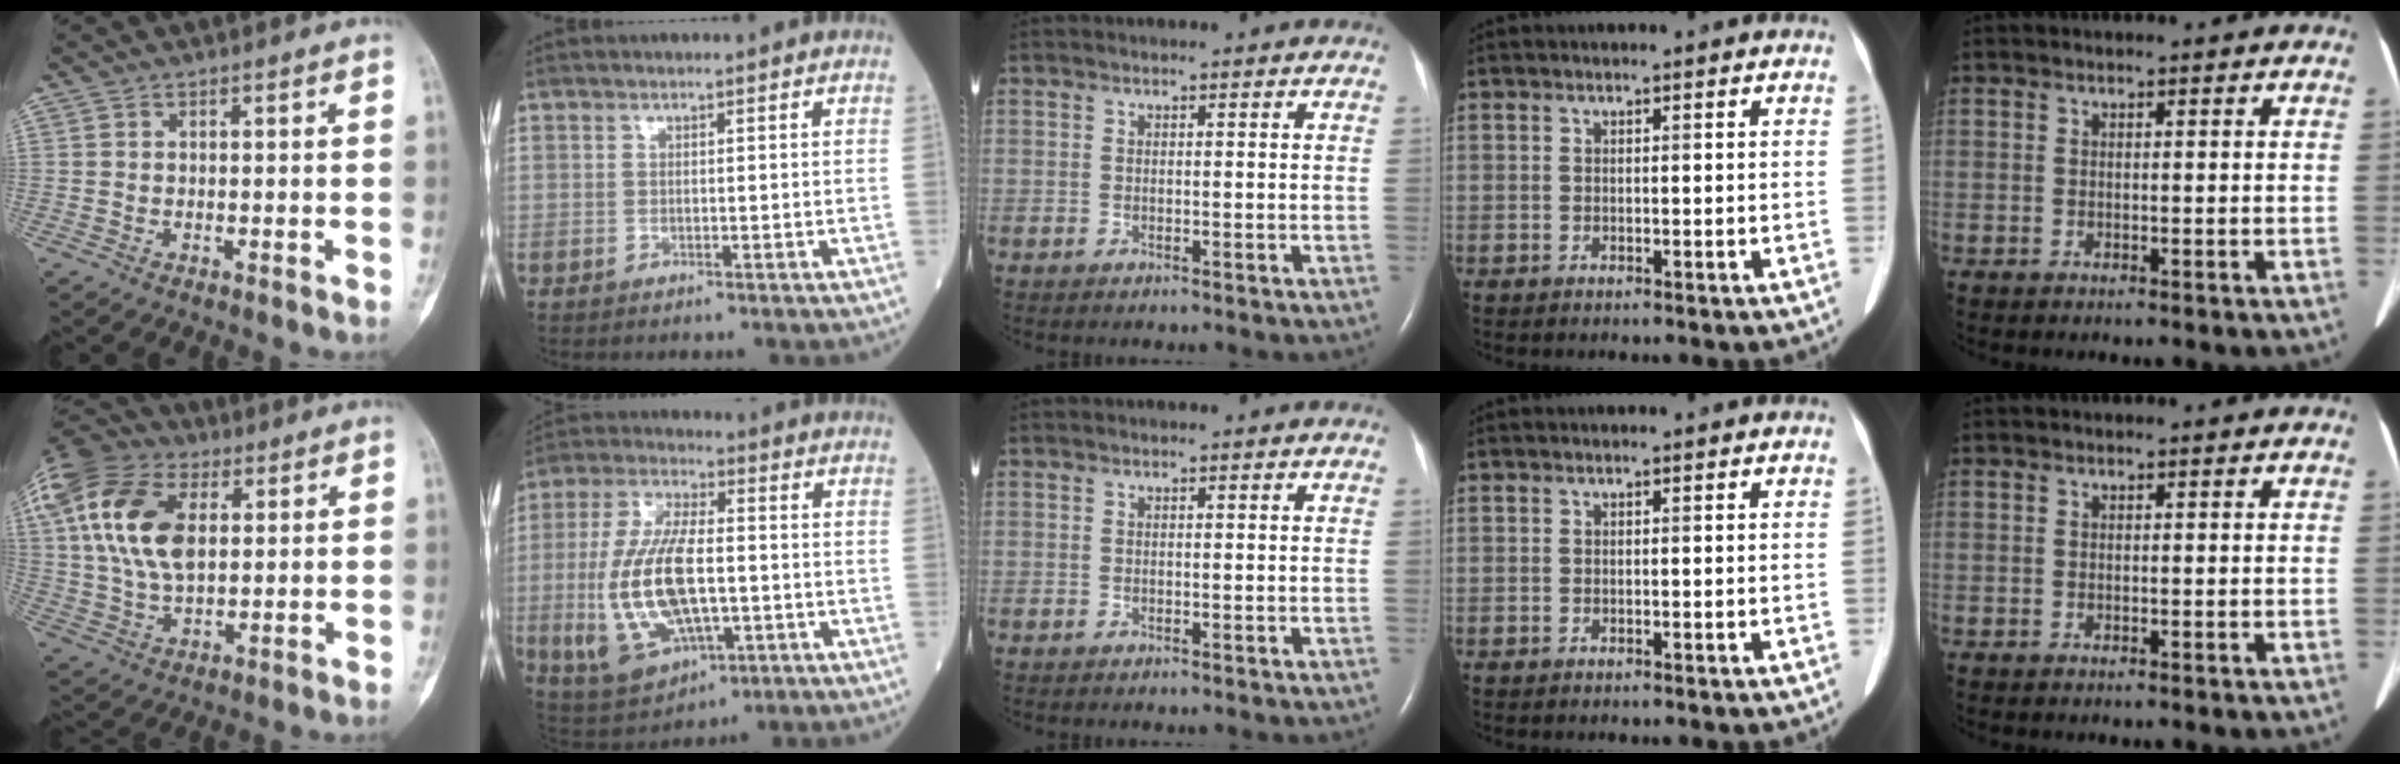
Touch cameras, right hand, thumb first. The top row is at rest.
{"thumb": {"total": 18.8, "force": [4.7, 11.0, 14.5], "torque": [-0.290, 0.005, 0.079]}, "index": {"total": 17.1, "force": [-2.7, 7.4, 15.2], "torque": [-0.317, -0.001, -0.036]}}